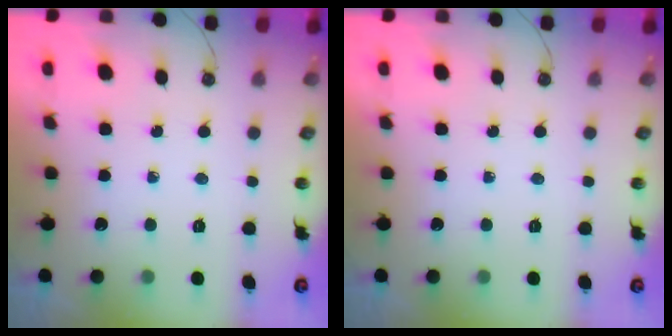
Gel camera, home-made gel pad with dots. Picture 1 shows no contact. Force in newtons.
{"total": 0.0}